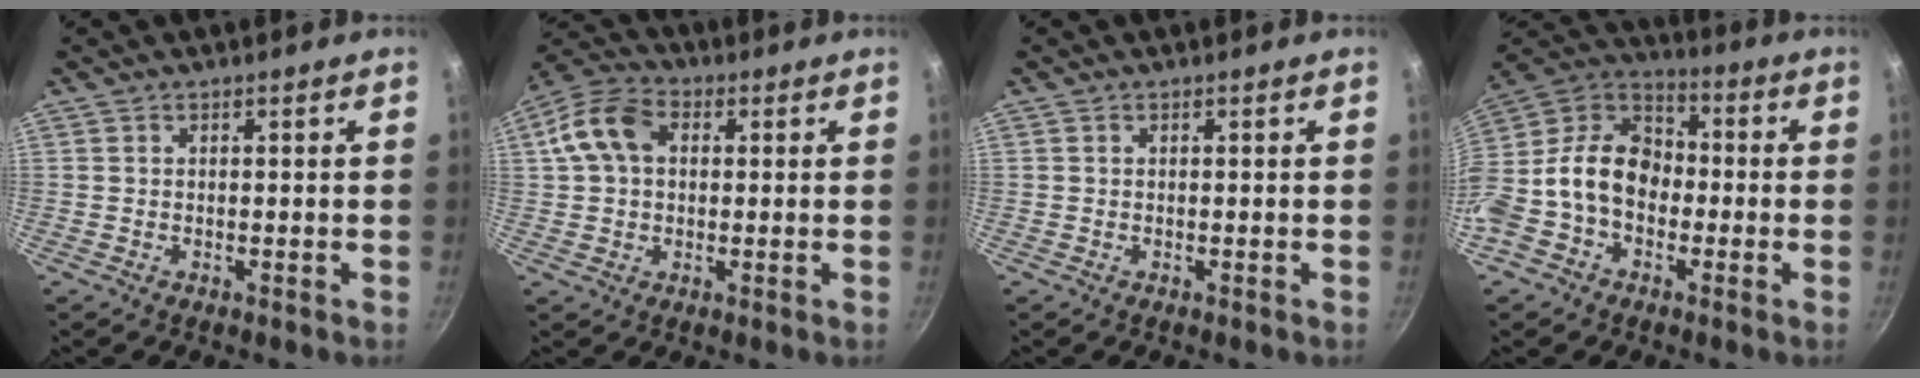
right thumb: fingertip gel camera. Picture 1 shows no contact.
{"total": 10.1, "force": [1.9, 7.3, 6.7], "torque": [-0.111, 0.023, 0.017]}
{"total": 0.0}
{"total": 16.7, "force": [-2.2, 12.6, 10.7], "torque": [-0.158, 0.054, -0.059]}